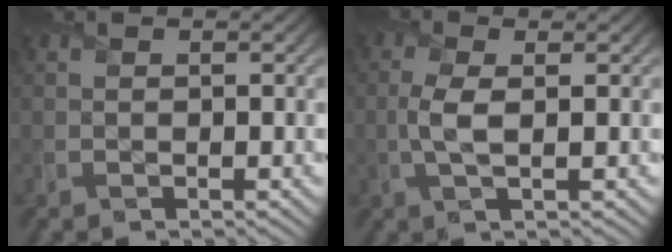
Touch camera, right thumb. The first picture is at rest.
{"total": 3.2, "force": [0.1, 0.9, 3.1], "torque": [-0.076, 0.004, 0.000]}